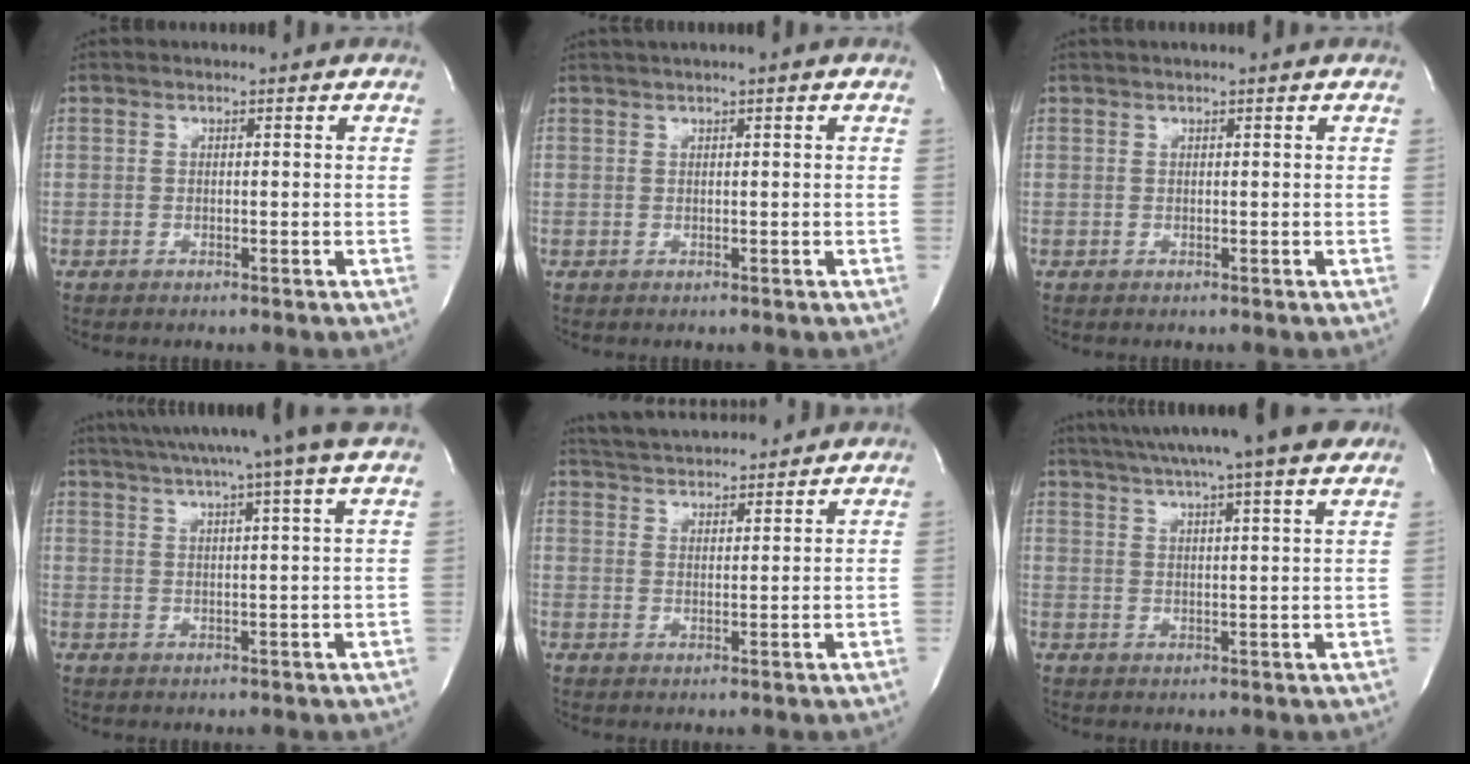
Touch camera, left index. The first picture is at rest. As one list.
[{"total": 1.8, "force": [1.1, -0.4, 1.4], "torque": [-0.032, 0.009, 0.025]}, {"total": 1.1, "force": [0.8, -0.3, 0.7], "torque": [-0.017, 0.009, 0.022]}, {"total": 14.2, "force": [11.7, -2.3, 7.7], "torque": [-0.132, -0.005, 0.157]}, {"total": 10.9, "force": [10.4, 1.1, 3.1], "torque": [-0.063, 0.023, 0.161]}, {"total": 18.0, "force": [15.0, -0.1, 10.0], "torque": [-0.170, 0.021, 0.205]}]